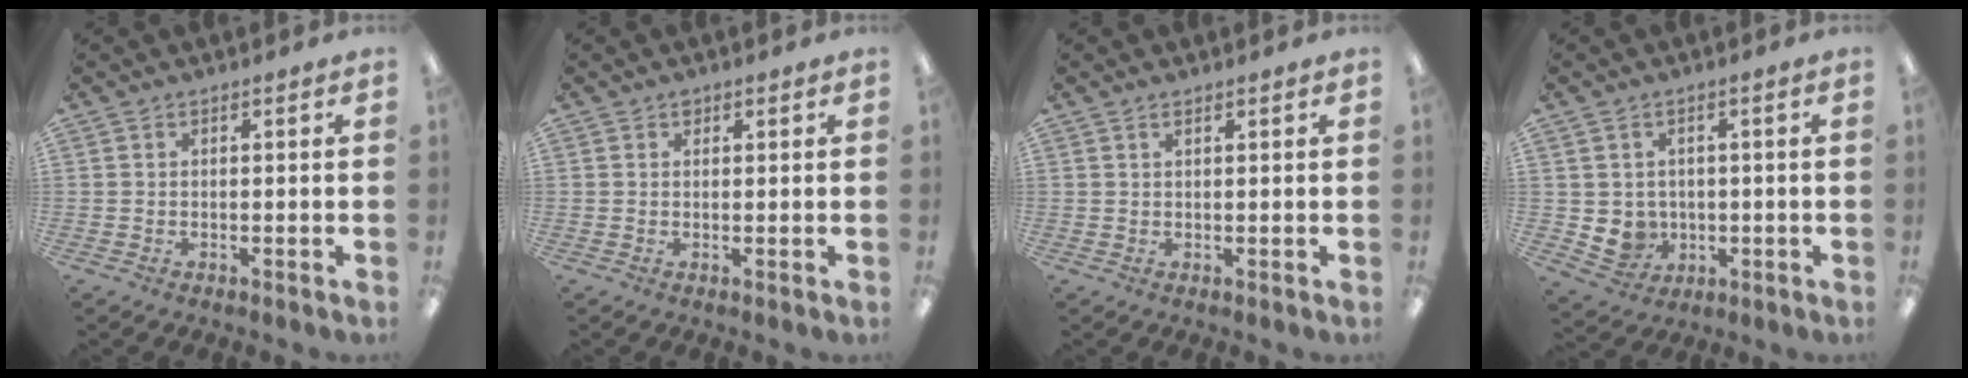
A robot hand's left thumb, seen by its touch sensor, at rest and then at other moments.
{"total": 1.1, "force": [0.7, 0.7, 0.4], "torque": [-0.001, -0.002, 0.012]}
{"total": 1.1, "force": [0.8, 0.3, 0.7], "torque": [-0.016, 0.001, 0.014]}
{"total": 4.9, "force": [0.9, 4.7, 0.9], "torque": [-0.029, -0.005, 0.023]}